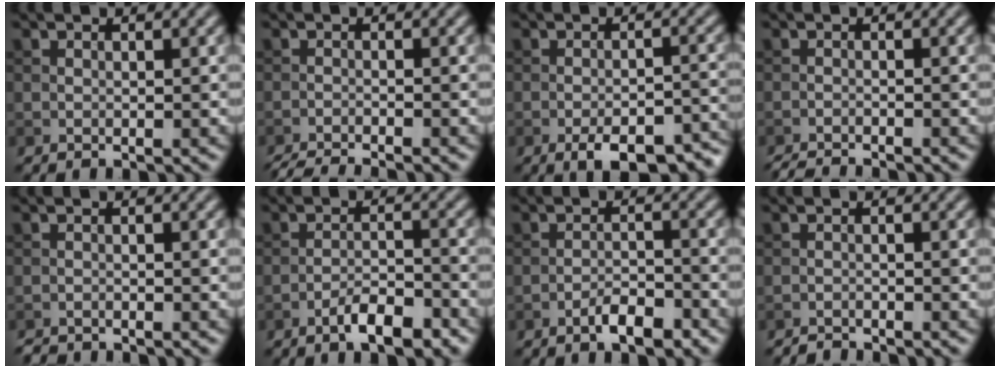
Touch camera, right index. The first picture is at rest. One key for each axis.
{"total": 4.3, "fx": -4.0, "fy": 0.4, "fz": 1.6, "tx": -0.028, "ty": -0.015, "tz": -0.071}
{"total": 6.3, "fx": -4.1, "fy": 2.2, "fz": 4.3, "tx": -0.064, "ty": -0.001, "tz": -0.056}
{"total": 2.8, "fx": -2.7, "fy": 0.2, "fz": 0.9, "tx": -0.016, "ty": -0.008, "tz": -0.050}
{"total": 1.4, "fx": -1.4, "fy": 0.1, "fz": 0.1, "tx": 0.002, "ty": -0.005, "tz": -0.028}
{"total": 3.8, "fx": -2.5, "fy": 1.0, "fz": 2.6, "tx": -0.044, "ty": 0.008, "tz": -0.047}
{"total": 3.0, "fx": -2.0, "fy": 0.9, "fz": 2.0, "tx": -0.032, "ty": 0.008, "tz": -0.037}
{"total": 1.3, "fx": -1.3, "fy": 0.0, "fz": 0.0, "tx": 0.004, "ty": 0.001, "tz": -0.027}